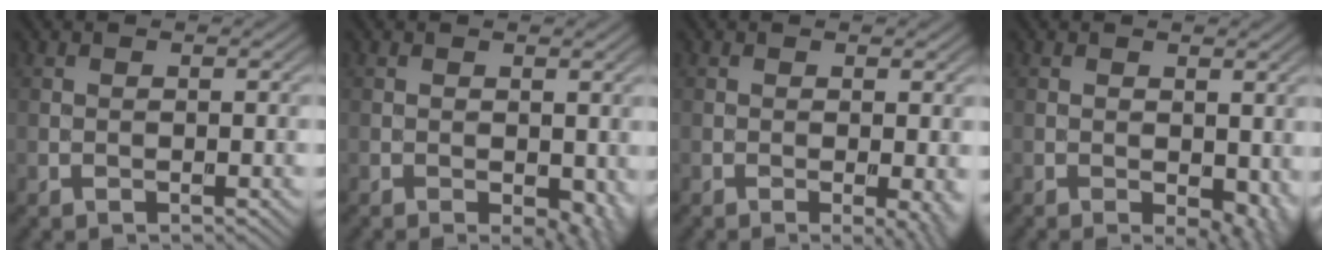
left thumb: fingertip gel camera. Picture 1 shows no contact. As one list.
[{"total": 3.9, "force": [-1.0, 2.2, 3.1], "torque": [-0.045, -0.013, -0.012]}, {"total": 2.8, "force": [-0.5, 0.5, 2.7], "torque": [-0.036, -0.006, -0.008]}, {"total": 4.6, "force": [-1.0, 2.6, 3.7], "torque": [-0.052, -0.013, -0.010]}]